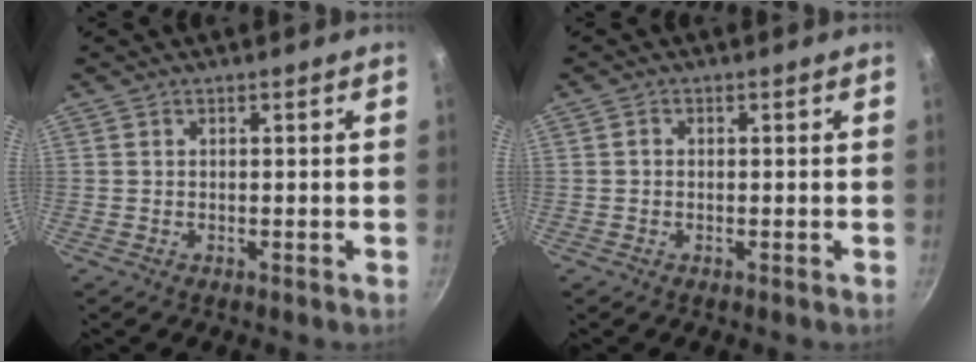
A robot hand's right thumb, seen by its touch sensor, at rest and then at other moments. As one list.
[{"total": 0.7, "force": [-0.1, 0.7, 0.3], "torque": [-0.005, 0.005, -0.001]}]